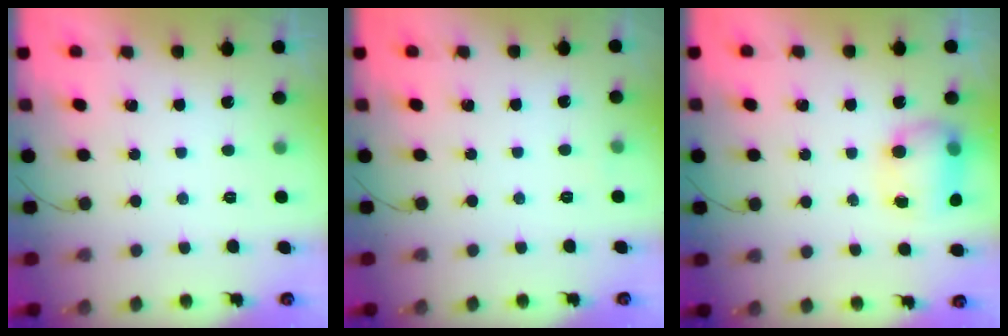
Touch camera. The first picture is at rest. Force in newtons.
{"total": 6.2, "press": 1.7, "slide": 5.9}
{"total": 8.0, "press": 8.0, "slide": 0.4}